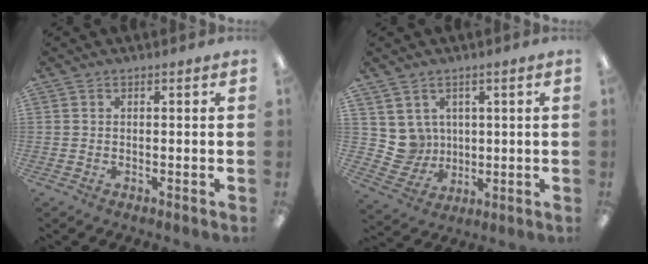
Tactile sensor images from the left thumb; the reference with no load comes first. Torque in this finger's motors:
{"motor_torque": [0.08, 0.07, 0.00, -0.11, 0.00]}